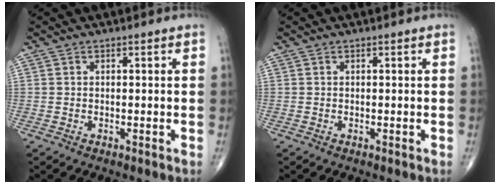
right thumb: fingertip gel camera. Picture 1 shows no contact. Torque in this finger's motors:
{"motor_torque": [-0.12, 0.12, 0.00, 0.00, 0.00]}